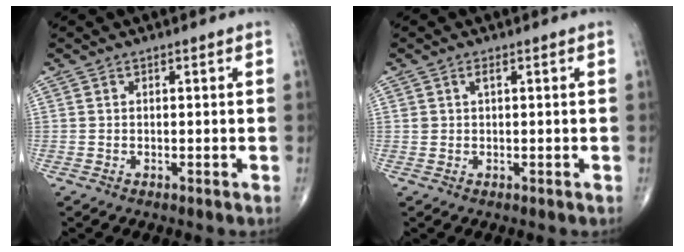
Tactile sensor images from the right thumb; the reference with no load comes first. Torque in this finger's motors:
{"motor_torque": [-0.43, 0.05, 0.36, 0.23, -0.07]}